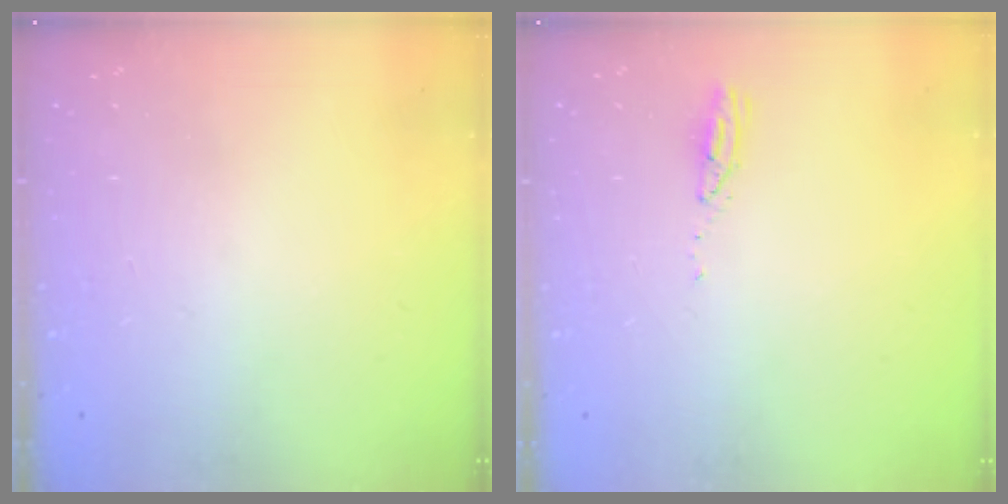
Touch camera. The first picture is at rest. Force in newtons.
{"total": 2.9, "press": 2.9, "slide": 0.2}